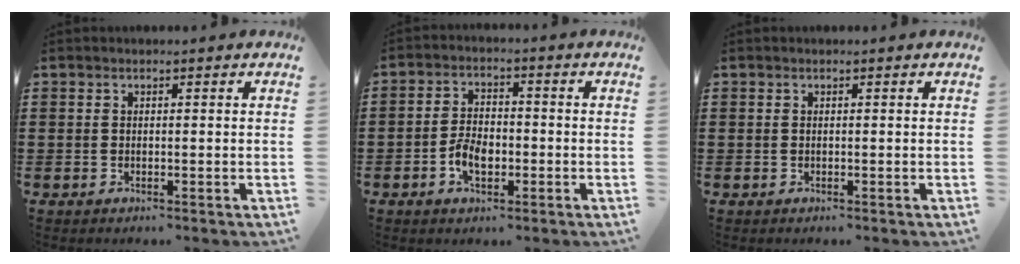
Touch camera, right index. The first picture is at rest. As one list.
[{"total": 4.7, "force": [-1.6, 2.6, 3.6], "torque": [-0.076, 0.003, -0.032]}, {"total": 0.0}]